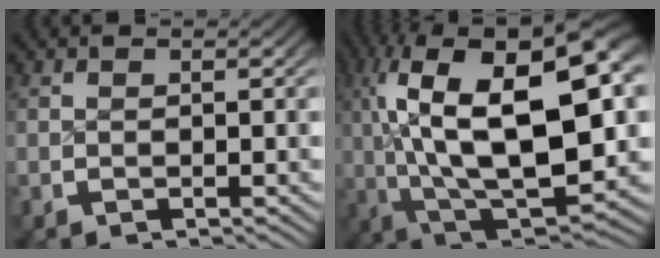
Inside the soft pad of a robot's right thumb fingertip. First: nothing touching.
{"total": 18.1, "force": [0.9, 10.3, 14.8], "torque": [-0.274, -0.055, 0.035]}